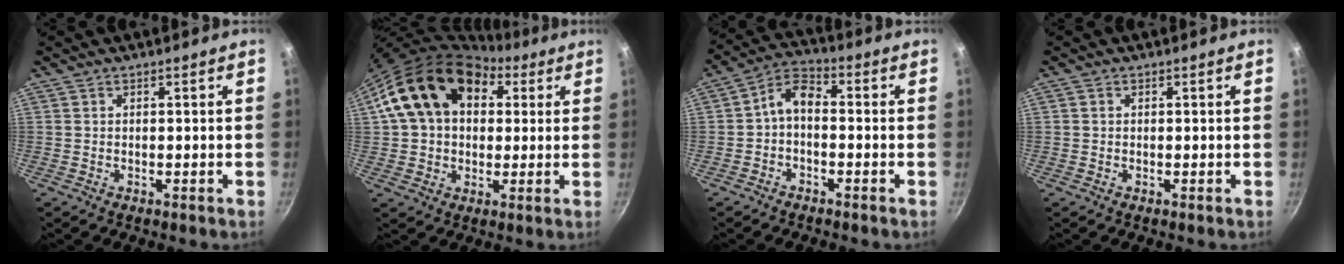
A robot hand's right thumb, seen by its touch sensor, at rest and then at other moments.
{"total": 17.9, "force": [5.5, 12.9, 11.0], "torque": [-0.163, 0.020, 0.083]}
{"total": 5.7, "force": [-1.3, 3.5, 4.3], "torque": [-0.077, 0.038, -0.033]}
{"total": 0.6, "force": [0.0, 0.5, 0.2], "torque": [0.000, 0.003, -0.001]}